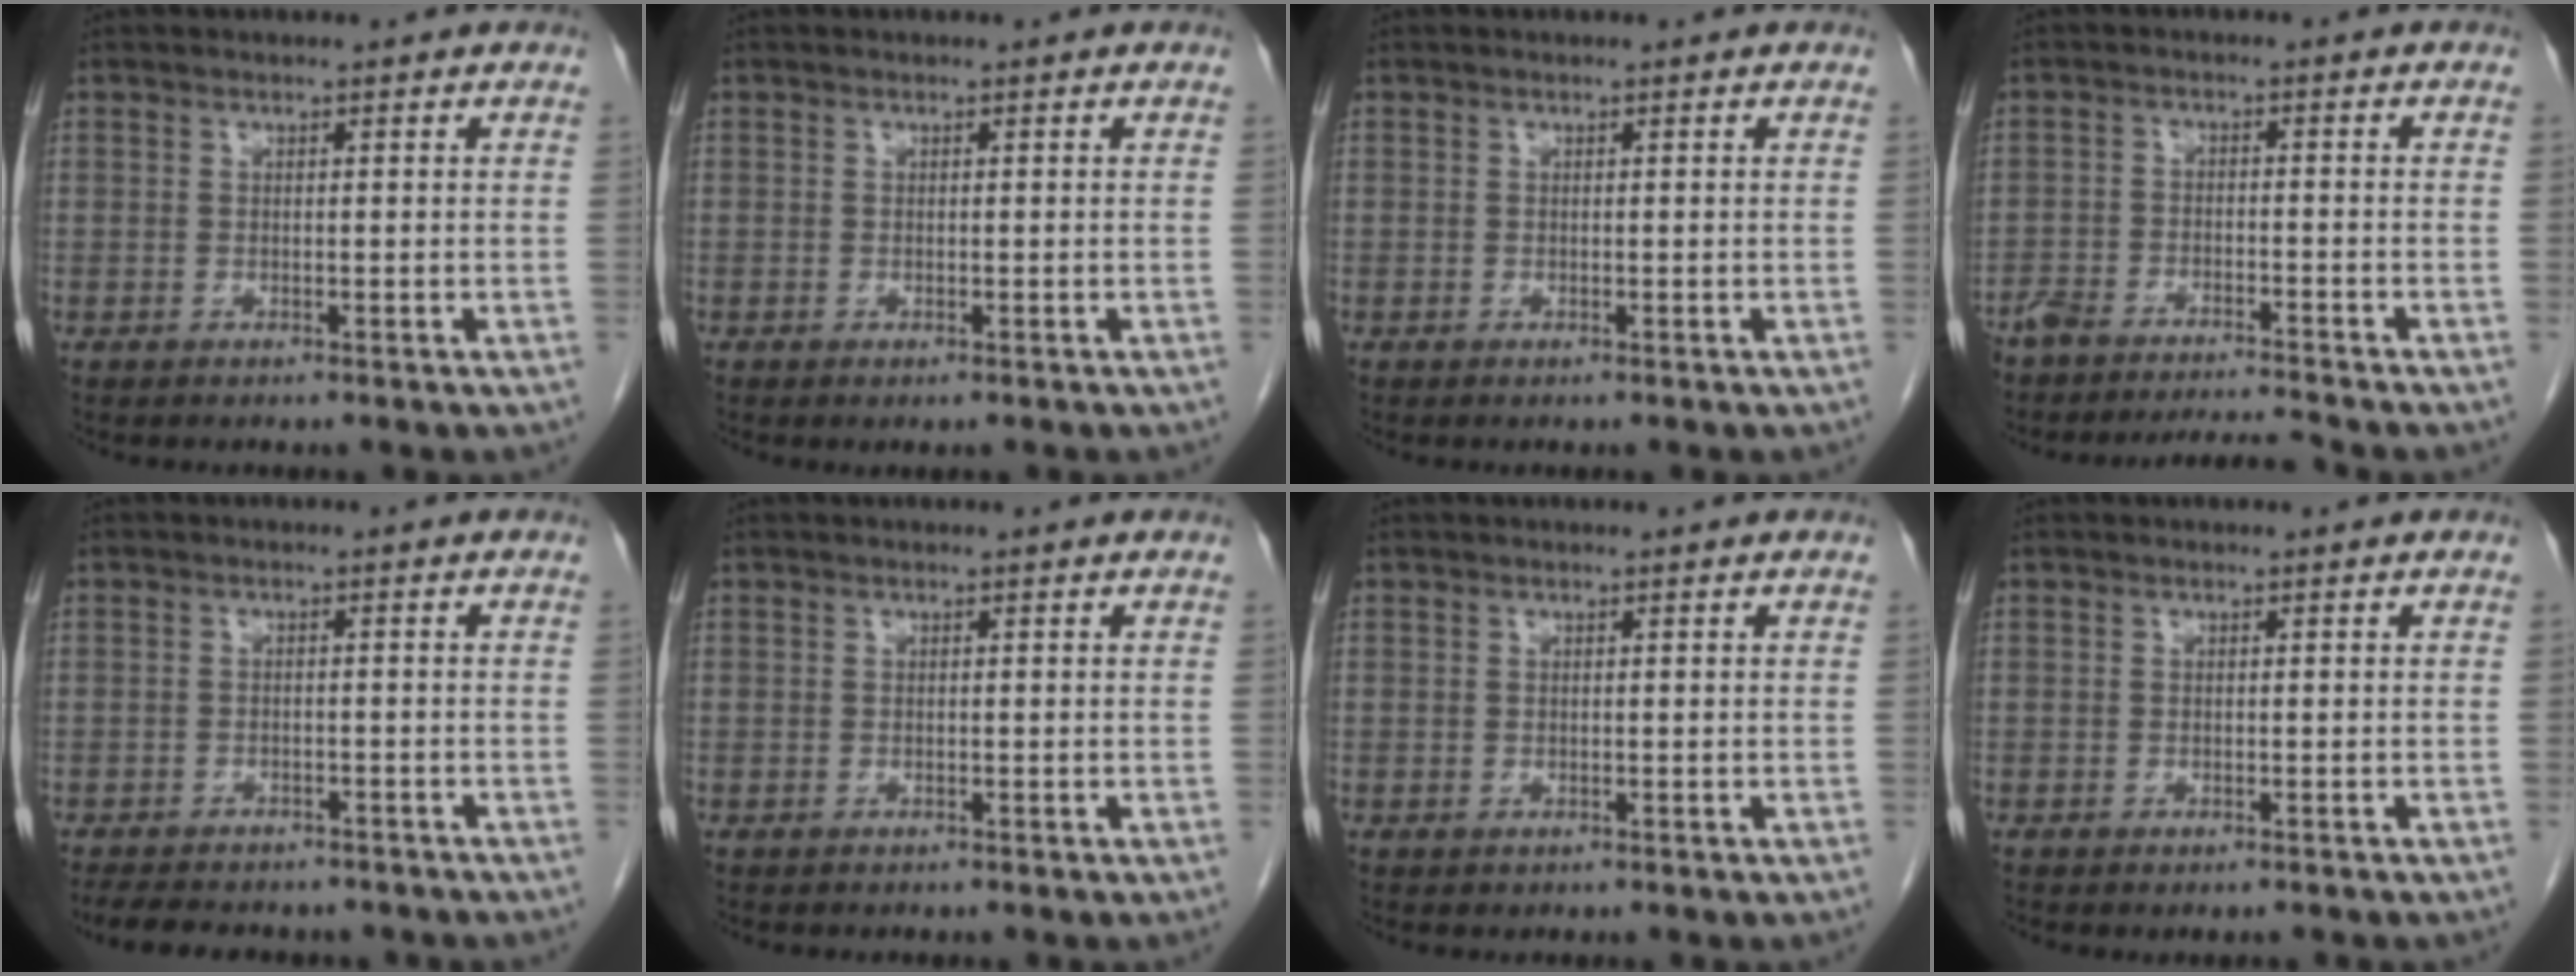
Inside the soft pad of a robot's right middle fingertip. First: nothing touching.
{"total": 0.6, "force": [-0.4, 0.1, 0.5], "torque": [-0.012, -0.003, -0.003]}
{"total": 0.0}
{"total": 7.3, "force": [-7.0, 0.0, 1.9], "torque": [-0.031, 0.004, -0.117]}
{"total": 12.3, "force": [-10.4, 4.4, 4.7], "torque": [-0.095, -0.002, -0.130]}
{"total": 0.0}
{"total": 0.0}
{"total": 1.4, "force": [-1.3, 0.3, 0.6], "torque": [-0.010, -0.004, -0.016]}